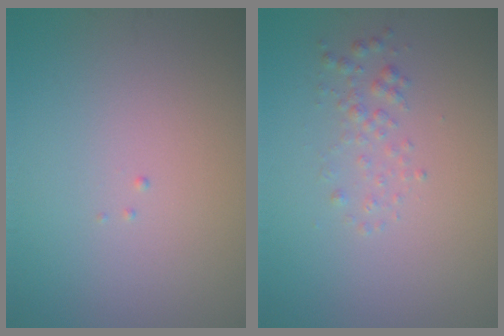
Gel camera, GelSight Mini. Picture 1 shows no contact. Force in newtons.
{"total": 1.3, "press": 1.3, "slide": 0.0}